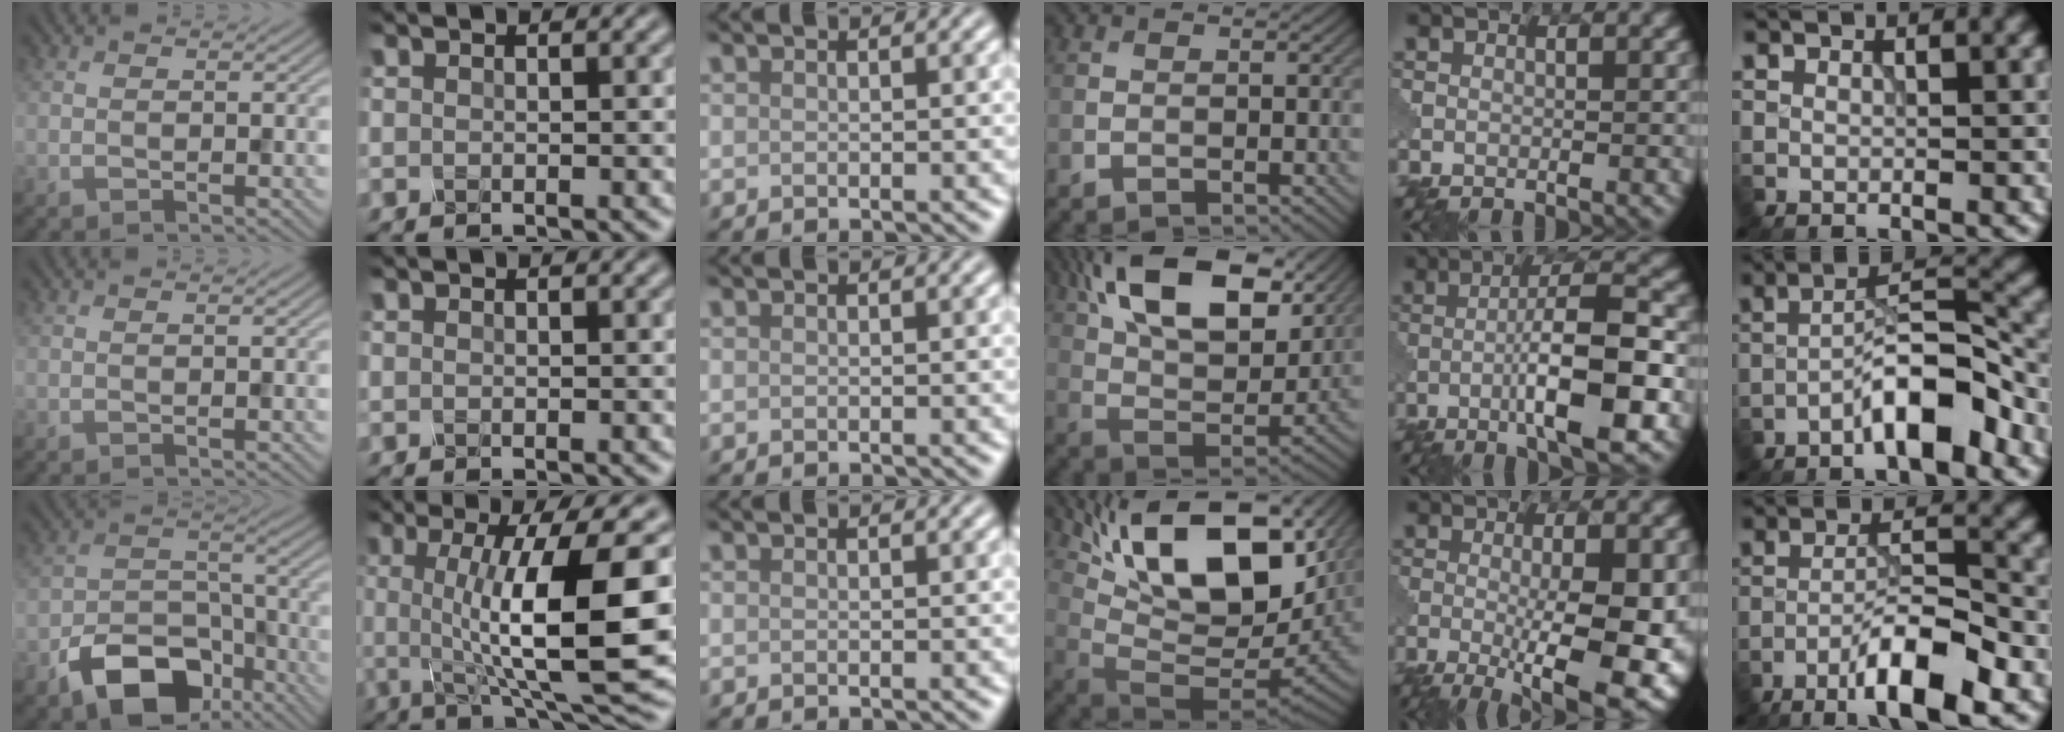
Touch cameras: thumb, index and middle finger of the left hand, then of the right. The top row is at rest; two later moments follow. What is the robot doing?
{"motion": "disassemble", "object": "glue stick"}